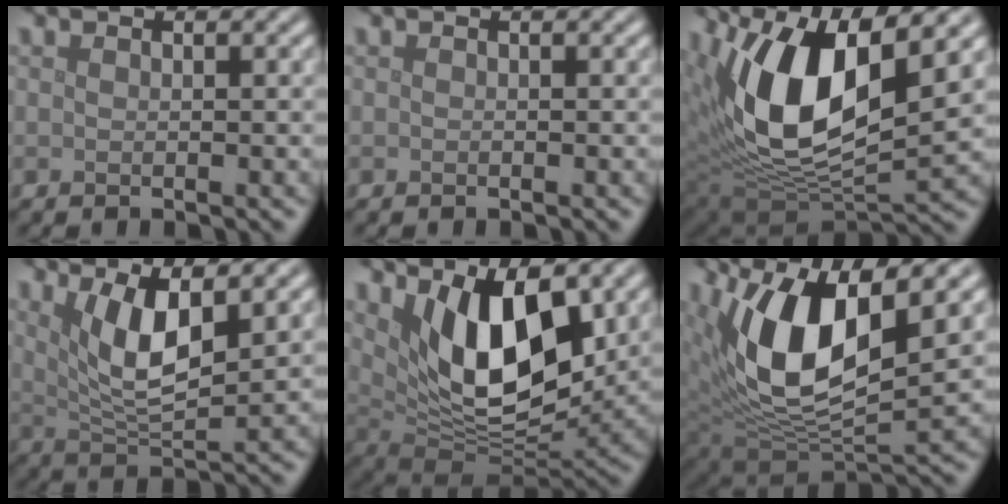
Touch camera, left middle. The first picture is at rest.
{"total": 0.0}
{"total": 12.8, "force": [4.2, 5.8, 10.6], "torque": [-0.197, -0.005, 0.076]}
{"total": 5.6, "force": [2.0, 1.7, 5.0], "torque": [-0.095, -0.009, 0.044]}
{"total": 10.7, "force": [3.8, 4.7, 8.8], "torque": [-0.142, -0.019, 0.070]}
{"total": 11.4, "force": [3.8, 5.1, 9.5], "torque": [-0.187, -0.007, 0.071]}